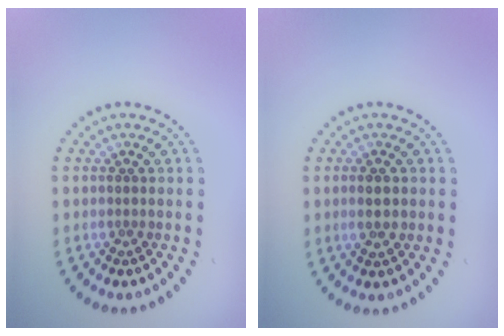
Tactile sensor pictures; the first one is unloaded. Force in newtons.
{"total": 1.7, "press": 1.7, "slide": 0.3}